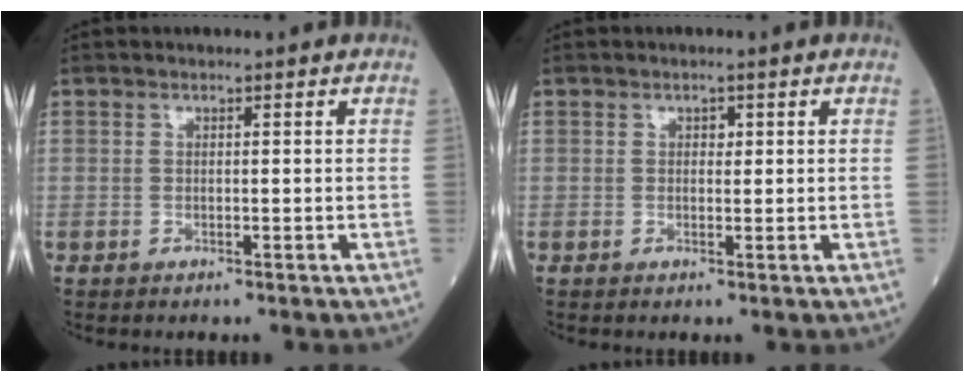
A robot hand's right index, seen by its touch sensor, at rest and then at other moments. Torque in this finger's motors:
{"motor_torque": [0.00, 0.08, -0.06, -0.01]}